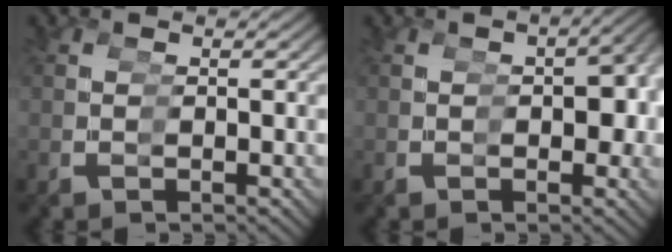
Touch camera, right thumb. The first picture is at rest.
{"total": 4.6, "force": [0.0, 2.1, 4.1], "torque": [-0.040, 0.007, -0.001]}